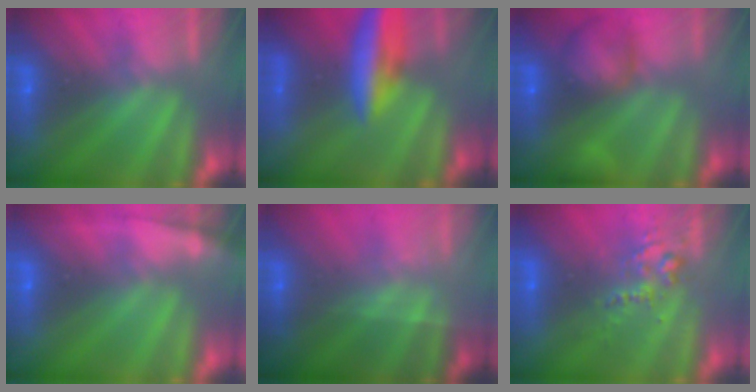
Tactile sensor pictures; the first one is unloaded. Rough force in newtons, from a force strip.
{"total": 6.6}
{"total": 7.9}
{"total": 1.4}
{"total": 1.7}
{"total": 2.7}